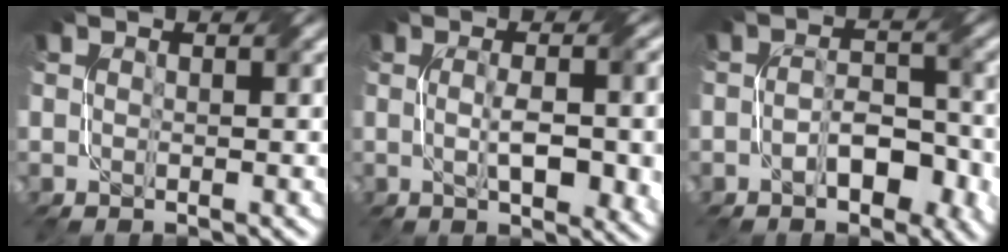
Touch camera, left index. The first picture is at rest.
{"total": 6.8, "force": [-0.7, 2.1, 6.5], "torque": [-0.102, -0.007, -0.004]}
{"total": 4.4, "force": [-1.9, 2.2, 3.3], "torque": [-0.051, 0.007, -0.031]}